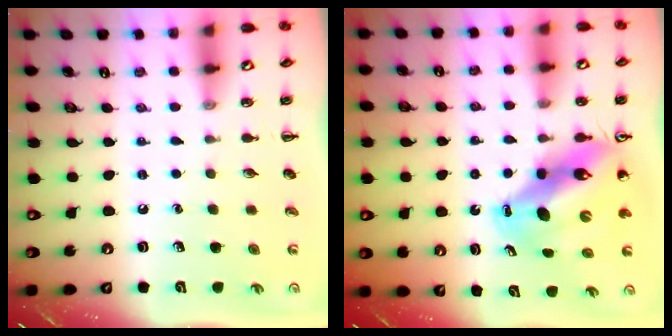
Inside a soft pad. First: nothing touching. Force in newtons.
{"total": 13.6, "press": 13.0, "slide": 4.1}